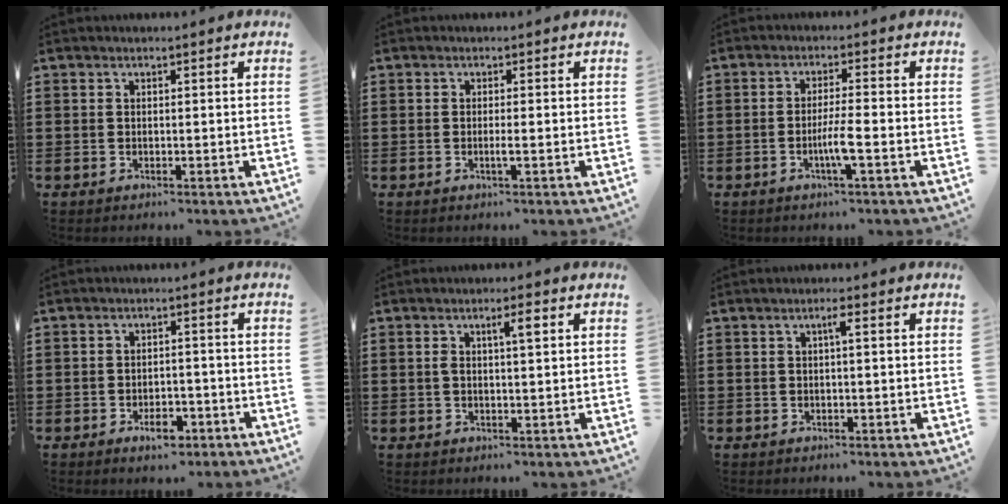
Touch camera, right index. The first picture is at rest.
{"total": 1.4, "force": [-0.4, -0.2, 1.3], "torque": [-0.031, -0.009, -0.010]}
{"total": 4.3, "force": [-1.5, -0.1, 4.0], "torque": [-0.078, -0.010, -0.030]}
{"total": 4.0, "force": [-2.7, 2.1, 2.1], "torque": [-0.033, 0.007, -0.050]}
{"total": 3.2, "force": [1.0, 0.6, 2.9], "torque": [-0.044, 0.000, 0.010]}
{"total": 1.6, "force": [0.3, 0.1, 1.6], "torque": [-0.032, 0.004, 0.003]}